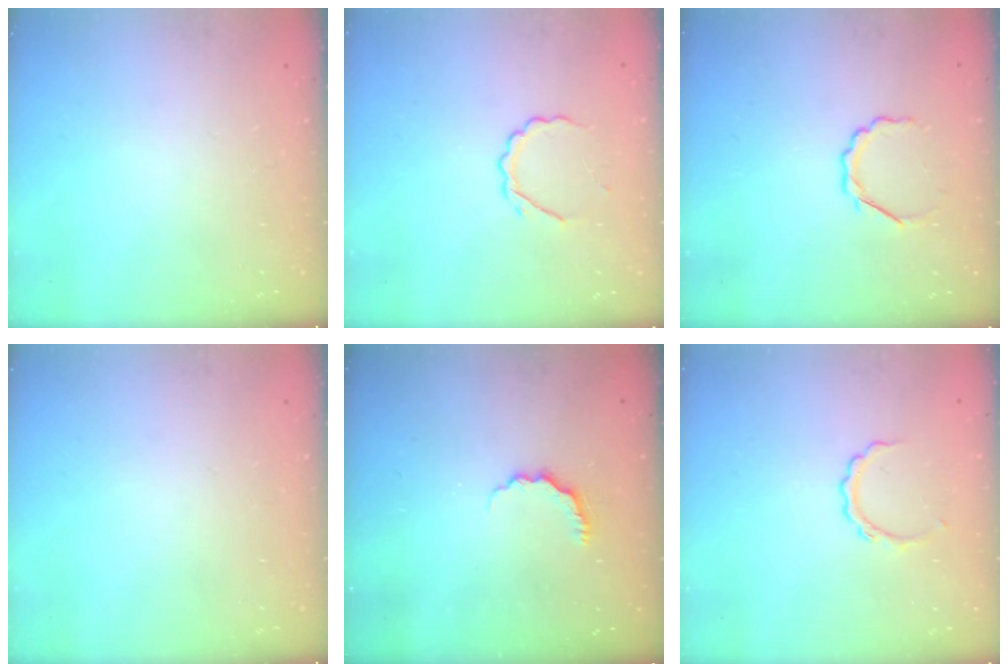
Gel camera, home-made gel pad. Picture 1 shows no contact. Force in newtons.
{"total": 4.7, "press": 4.6, "slide": 0.8}
{"total": 4.5, "press": 4.3, "slide": 1.4}
{"total": 0.0}
{"total": 3.3, "press": 3.2, "slide": 0.7}
{"total": 4.9, "press": 4.9, "slide": 0.1}